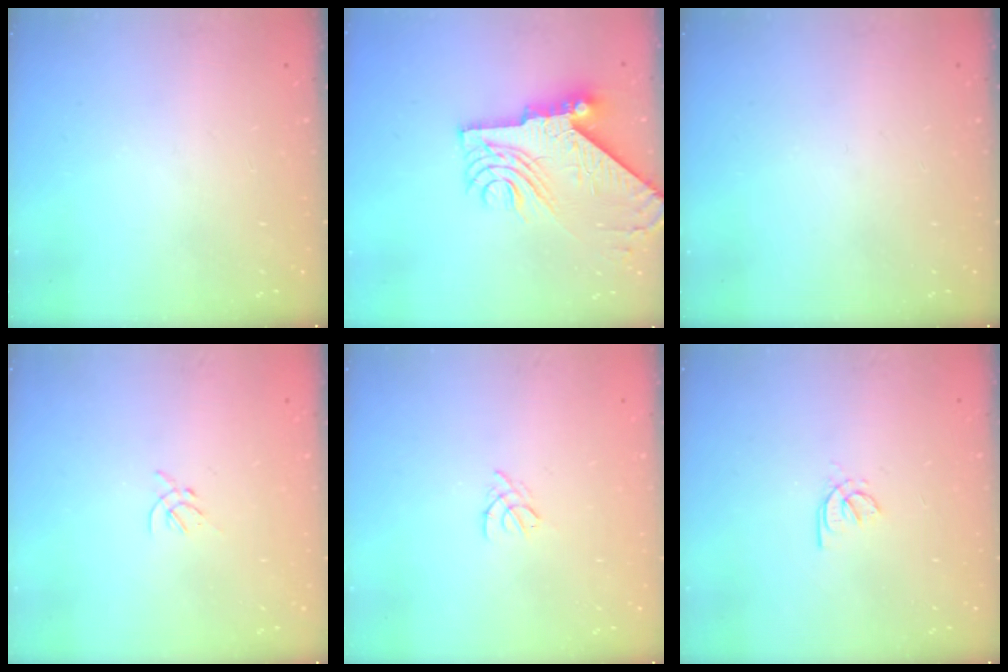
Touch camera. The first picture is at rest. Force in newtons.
{"total": 11.9, "press": 11.9, "slide": 1.2}
{"total": 0.0}
{"total": 1.2, "press": 1.1, "slide": 0.5}
{"total": 2.0, "press": 1.9, "slide": 0.5}
{"total": 2.1, "press": 2.1, "slide": 0.6}